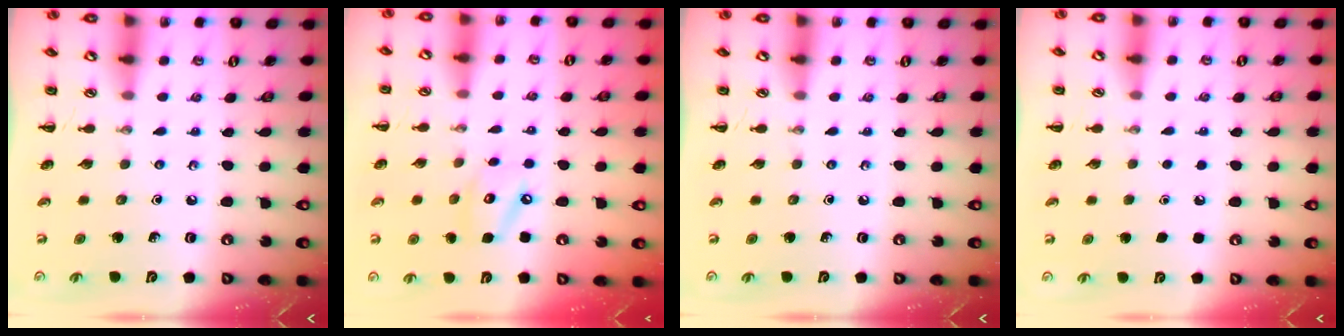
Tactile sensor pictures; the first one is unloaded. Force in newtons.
{"total": 7.7, "press": 7.6, "slide": 1.1}
{"total": 0.0}
{"total": 1.8, "press": 1.8, "slide": 0.1}